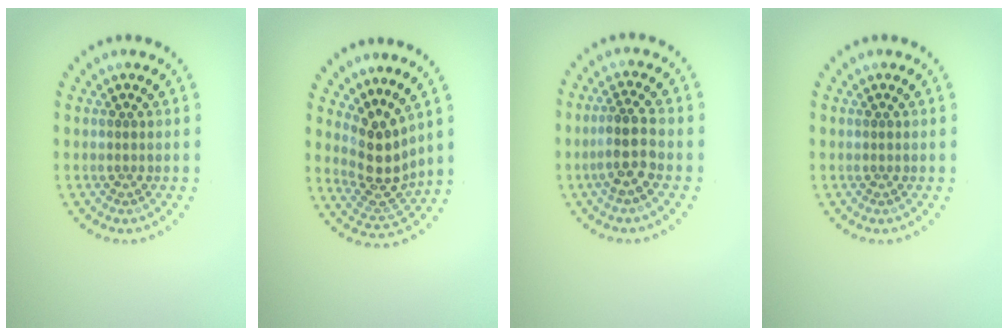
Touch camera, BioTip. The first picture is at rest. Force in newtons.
{"total": 4.0, "press": 2.9, "slide": 2.6}
{"total": 2.8, "press": 2.5, "slide": 1.3}
{"total": 0.0}